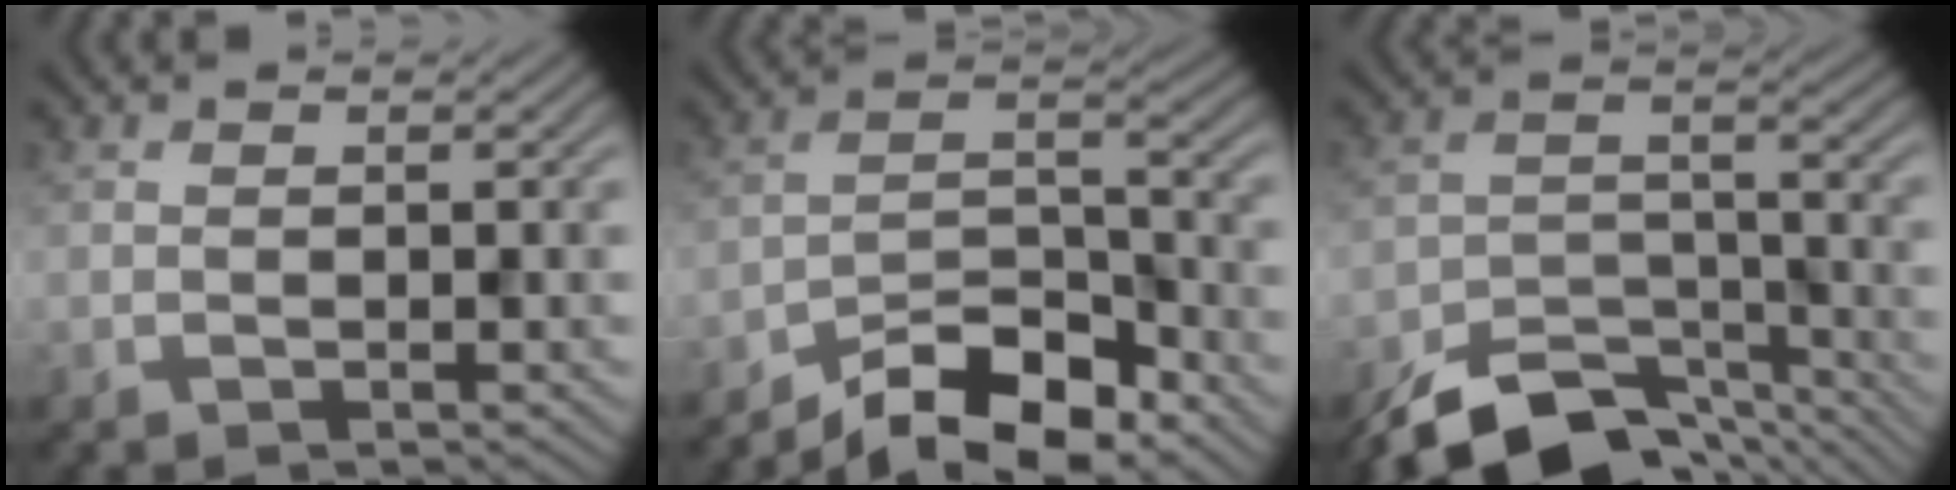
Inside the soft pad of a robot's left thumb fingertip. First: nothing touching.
{"total": 9.6, "force": [-7.8, 2.8, 4.8], "torque": [-0.074, 0.007, -0.154]}
{"total": 11.1, "force": [-9.1, 4.1, 4.8], "torque": [-0.084, -0.010, -0.159]}